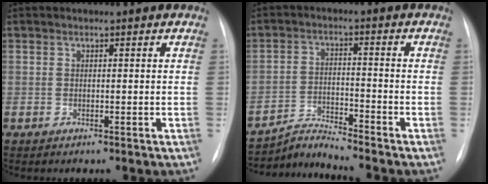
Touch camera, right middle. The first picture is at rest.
{"total": 4.9, "force": [-4.5, -1.6, -1.1], "torque": [0.008, -0.012, -0.082]}